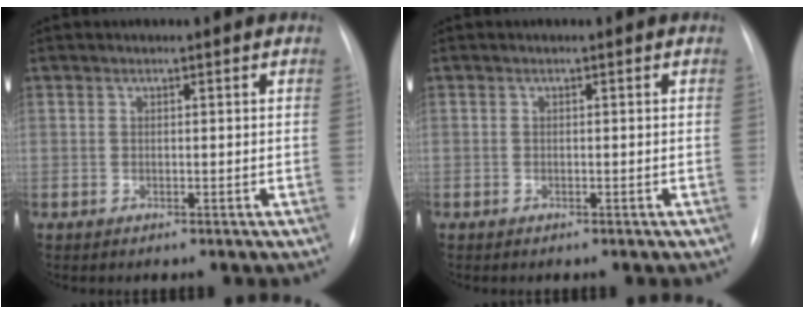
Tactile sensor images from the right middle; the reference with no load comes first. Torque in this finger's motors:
{"motor_torque": [1.08, -1.07, 0.05, -0.08]}